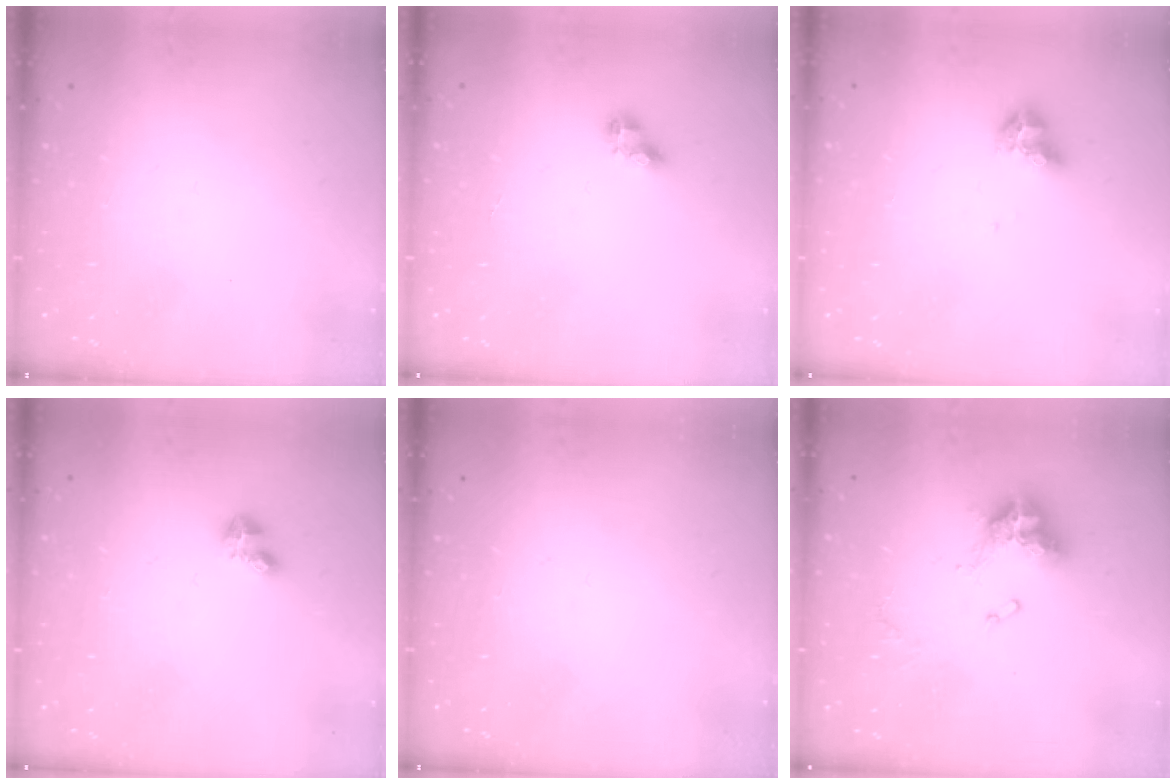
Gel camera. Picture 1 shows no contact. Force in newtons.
{"total": 6.1, "press": 6.1, "slide": 0.7}
{"total": 9.0, "press": 9.0, "slide": 0.9}
{"total": 2.3, "press": 2.2, "slide": 0.5}
{"total": 0.0}
{"total": 11.5, "press": 11.4, "slide": 1.4}